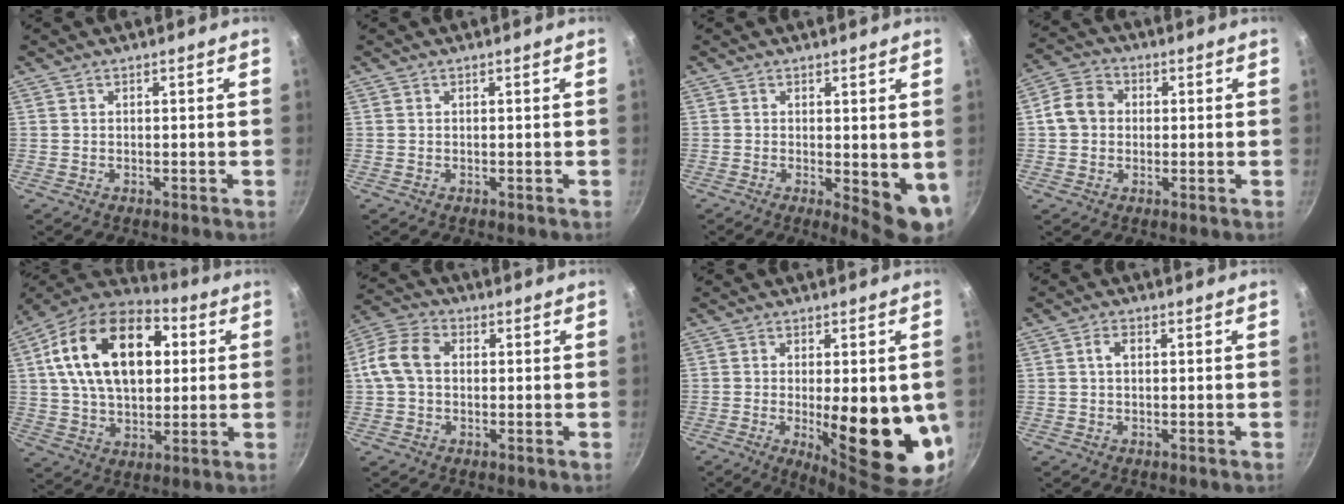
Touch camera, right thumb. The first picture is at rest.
{"total": 0.0}
{"total": 7.3, "force": [-0.2, 2.8, 6.8], "torque": [-0.075, -0.013, 0.002]}
{"total": 6.9, "force": [0.4, 5.9, 3.6], "torque": [-0.043, 0.015, -0.007]}
{"total": 23.9, "force": [5.4, 15.0, 17.9], "torque": [-0.283, 0.015, 0.077]}
{"total": 9.1, "force": [0.7, 6.7, 6.1], "torque": [-0.111, 0.024, -0.003]}
{"total": 17.6, "force": [-2.0, 5.8, 16.5], "torque": [-0.204, -0.024, -0.015]}
{"total": 2.4, "force": [0.4, 1.5, 1.8], "torque": [-0.029, 0.006, 0.006]}